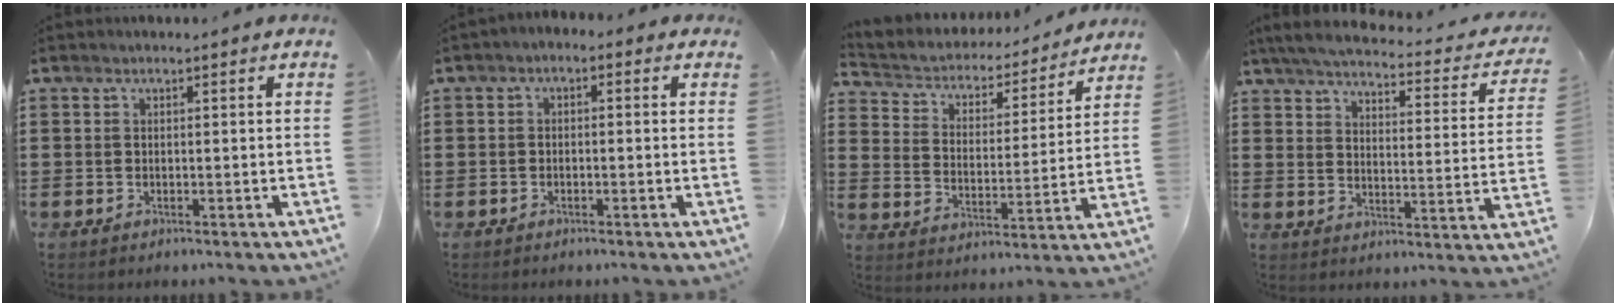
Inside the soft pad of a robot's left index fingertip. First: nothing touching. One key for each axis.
{"total": 1.3, "fx": -1.1, "fy": 0.5, "fz": 0.3, "tx": -0.009, "ty": 0.004, "tz": -0.025}
{"total": 3.5, "fx": 3.3, "fy": 1.2, "fz": 0.4, "tx": -0.031, "ty": -0.027, "tz": 0.047}
{"total": 4.6, "fx": 4.2, "fy": 0.0, "fz": 1.9, "tx": -0.060, "ty": -0.027, "tz": 0.068}